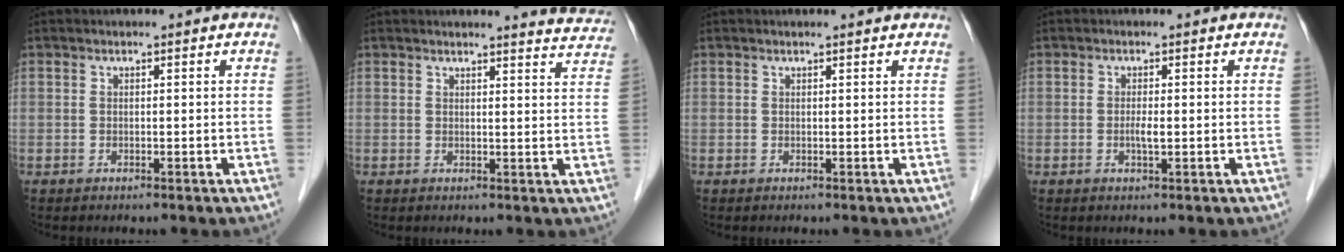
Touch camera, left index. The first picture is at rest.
{"total": 6.0, "force": [6.0, 0.1, 0.3], "torque": [-0.001, -0.029, 0.046]}
{"total": 1.3, "force": [1.3, 0.0, 0.3], "torque": [-0.011, 0.006, 0.015]}
{"total": 1.4, "force": [-0.2, 0.3, 1.4], "torque": [-0.028, -0.001, -0.004]}